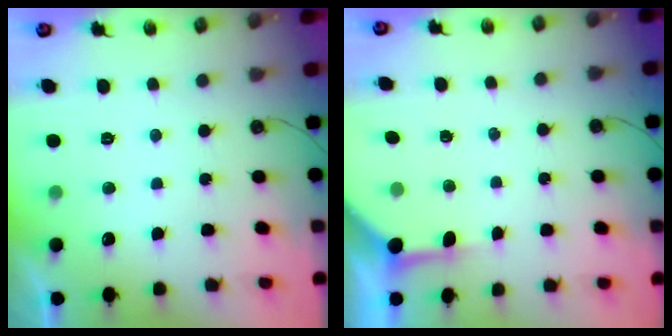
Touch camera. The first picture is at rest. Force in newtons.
{"total": 3.8, "press": 3.8, "slide": 0.5}